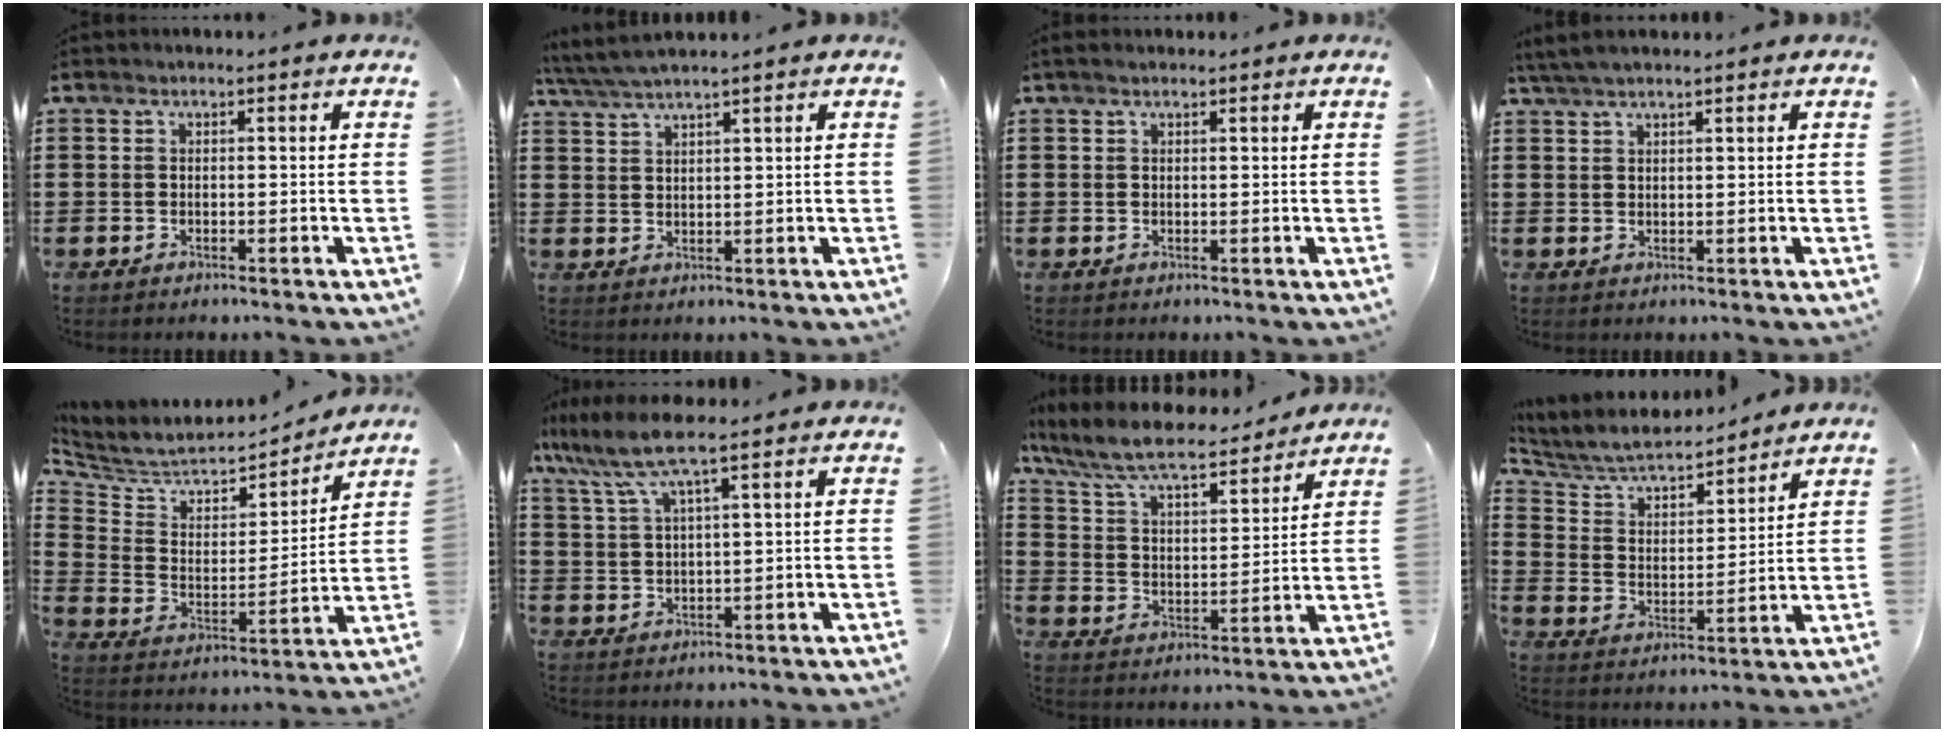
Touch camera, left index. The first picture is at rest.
{"total": 3.2, "force": [2.8, -0.2, 1.7], "torque": [-0.039, -0.006, 0.051]}
{"total": 0.9, "force": [0.7, 0.2, 0.5], "torque": [-0.011, 0.002, 0.013]}
{"total": 2.8, "force": [2.3, 0.3, 1.6], "torque": [-0.035, 0.003, 0.045]}
{"total": 5.5, "force": [5.1, 2.0, 0.7], "torque": [-0.051, -0.045, 0.083]}
{"total": 7.3, "force": [5.1, 0.8, 5.2], "torque": [-0.118, -0.010, 0.089]}
{"total": 8.7, "force": [7.7, 1.3, 4.0], "torque": [-0.108, -0.041, 0.130]}
{"total": 6.0, "force": [5.5, 1.2, 2.1], "torque": [-0.067, -0.034, 0.090]}